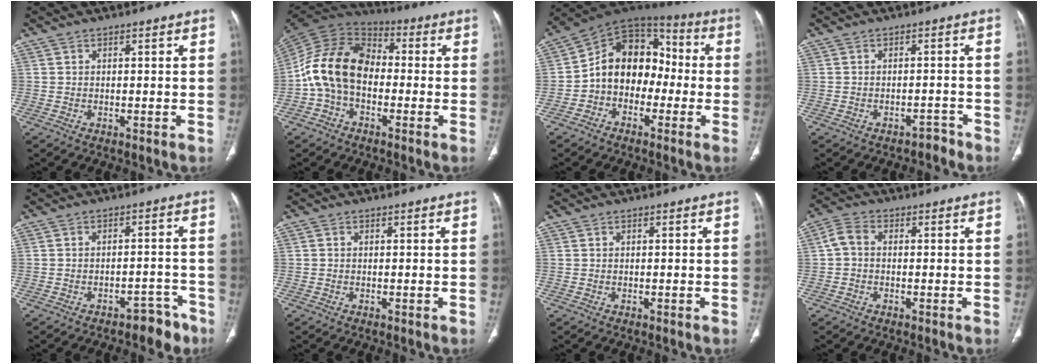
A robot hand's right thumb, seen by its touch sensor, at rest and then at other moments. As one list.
[{"total": 15.1, "force": [-2.0, 10.6, 10.5], "torque": [-0.192, 0.043, -0.049]}, {"total": 14.1, "force": [-2.2, 10.8, 8.8], "torque": [-0.099, 0.059, -0.054]}, {"total": 2.3, "force": [-1.9, 1.2, 0.2], "torque": [0.000, 0.021, -0.024]}, {"total": 5.6, "force": [-4.4, 2.9, 2.0], "torque": [-0.006, 0.046, -0.054]}, {"total": 0.0}, {"total": 0.0}, {"total": 3.7, "force": [0.0, 2.5, 2.6], "torque": [-0.051, 0.012, -0.009]}]